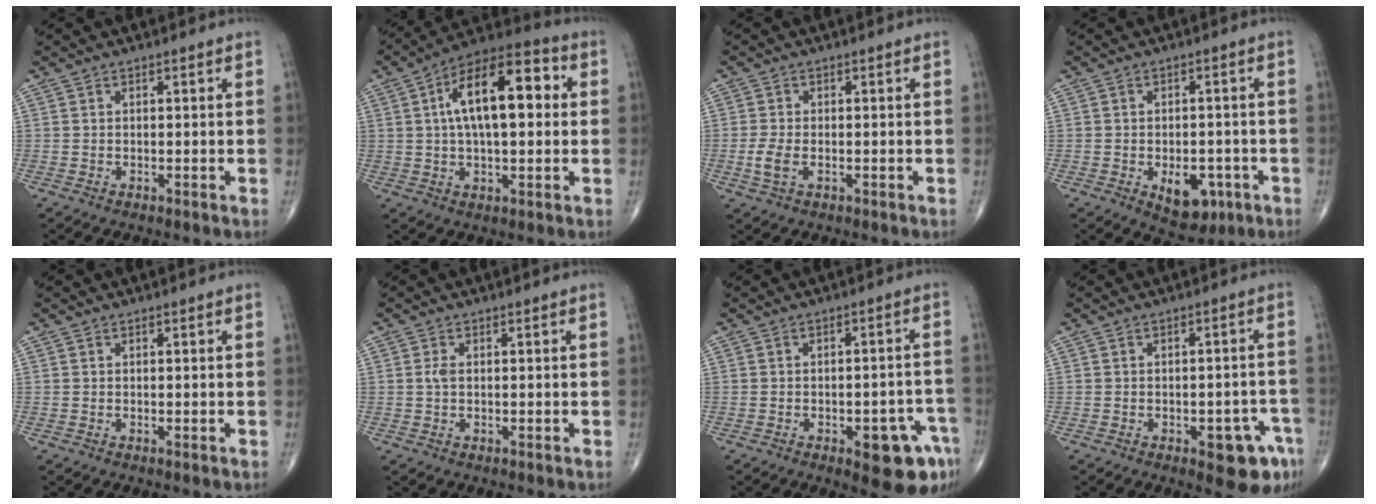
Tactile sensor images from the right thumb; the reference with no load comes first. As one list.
[{"total": 17.1, "force": [2.9, 7.7, 14.9], "torque": [-0.230, 0.030, 0.038]}, {"total": 3.3, "force": [-0.8, 1.7, 2.7], "torque": [-0.065, -0.003, -0.018]}, {"total": 7.8, "force": [-3.0, 4.7, 5.5], "torque": [-0.051, 0.009, -0.031]}, {"total": 0.0}, {"total": 1.3, "force": [0.1, 0.7, 1.1], "torque": [-0.023, 0.000, 0.001]}, {"total": 10.2, "force": [-4.9, 3.7, 8.1], "torque": [-0.072, 0.029, -0.053]}, {"total": 8.1, "force": [-3.9, 3.2, 6.4], "torque": [-0.054, 0.022, -0.041]}]